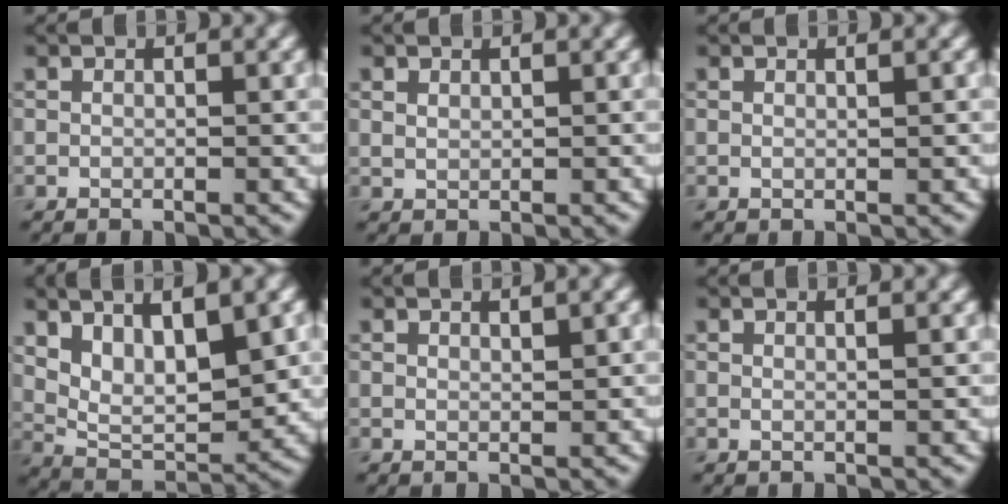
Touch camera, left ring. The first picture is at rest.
{"total": 0.8, "force": [0.6, 0.4, 0.3], "torque": [-0.010, -0.001, 0.016]}
{"total": 0.7, "force": [0.3, 0.2, 0.6], "torque": [-0.004, 0.001, 0.003]}
{"total": 7.4, "force": [2.7, 3.4, 6.0], "torque": [-0.111, -0.010, 0.050]}
{"total": 1.0, "force": [0.7, 0.1, 0.6], "torque": [-0.010, 0.001, 0.013]}
{"total": 1.2, "force": [0.5, 0.5, 0.9], "torque": [-0.006, 0.001, -0.002]}